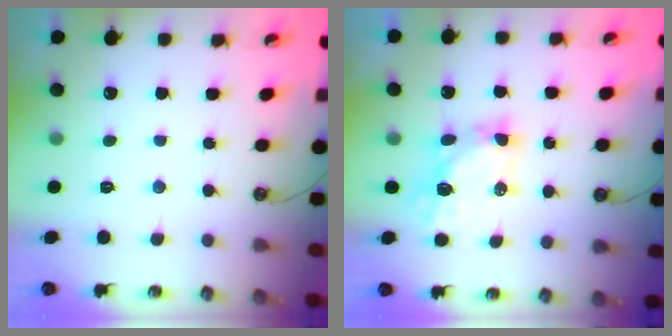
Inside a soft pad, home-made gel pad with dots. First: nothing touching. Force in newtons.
{"total": 6.6, "press": 6.5, "slide": 0.6}